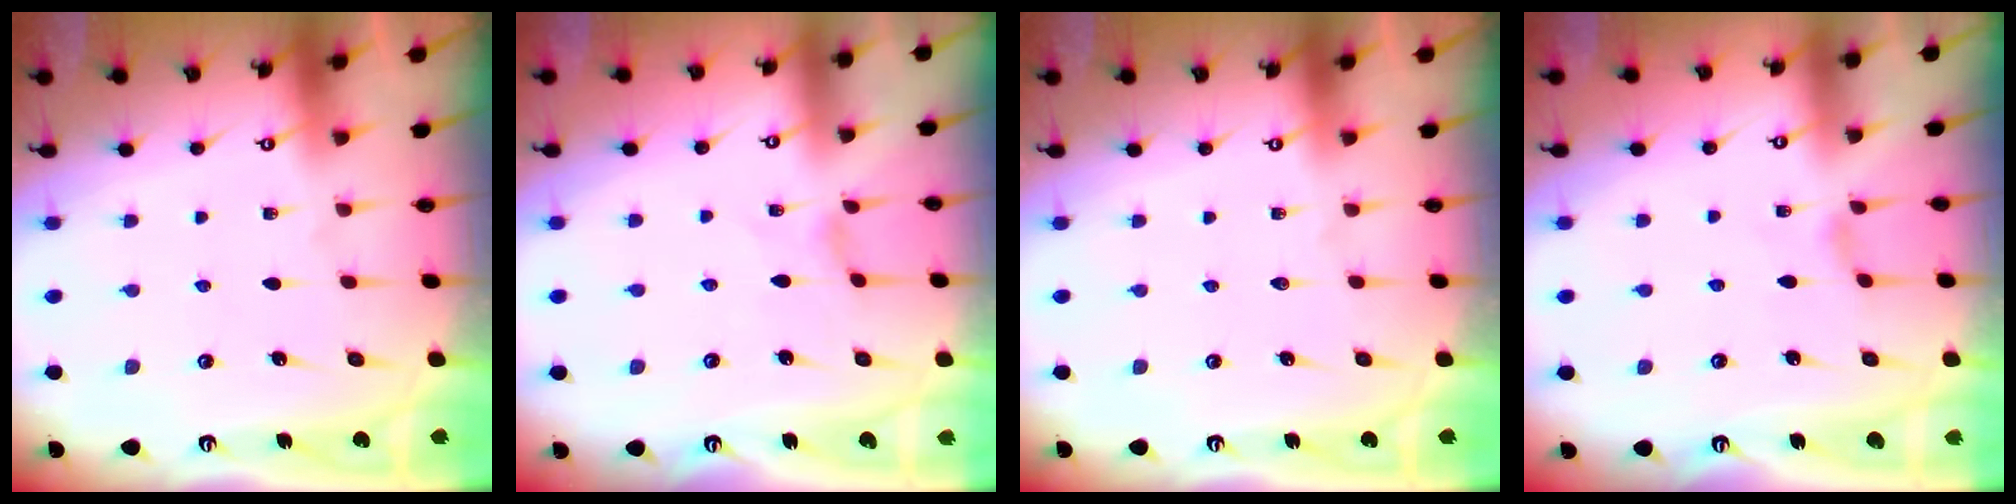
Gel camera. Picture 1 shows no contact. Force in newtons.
{"total": 0.6, "press": 0.6, "slide": 0.2}
{"total": 0.0}
{"total": 1.0, "press": 0.9, "slide": 0.4}